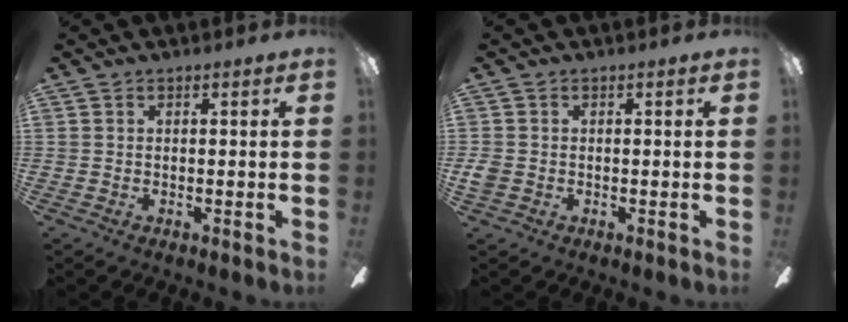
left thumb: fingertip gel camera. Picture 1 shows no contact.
{"total": 2.4, "force": [-0.2, 2.1, 1.0], "torque": [-0.016, 0.006, -0.003]}